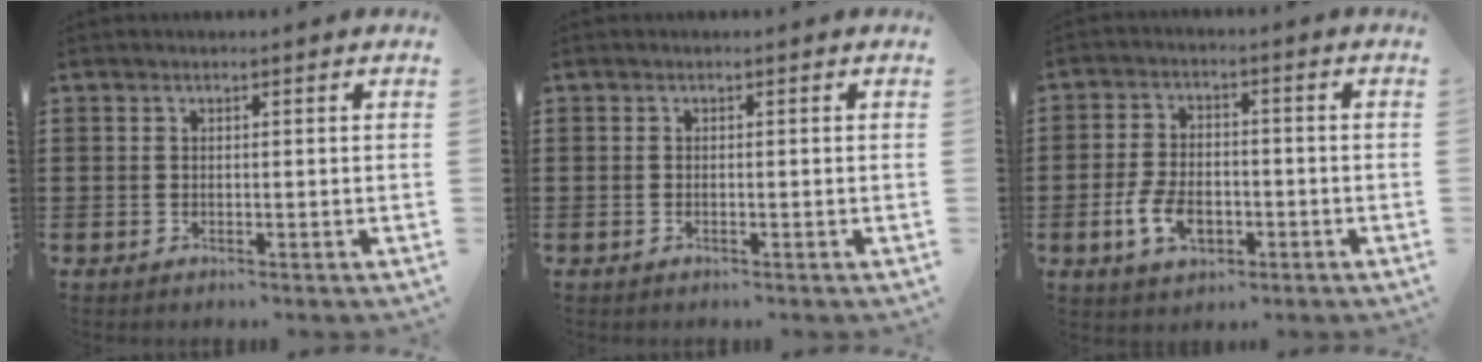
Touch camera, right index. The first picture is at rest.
{"total": 0.0}
{"total": 6.4, "force": [-2.3, 3.7, 4.7], "torque": [-0.107, 0.001, -0.045]}